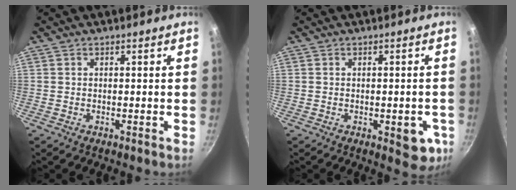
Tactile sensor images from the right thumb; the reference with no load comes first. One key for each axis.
{"total": 6.5, "fx": -1.9, "fy": 3.0, "fz": 5.5, "tx": -0.044, "ty": 0.001, "tz": -0.021}